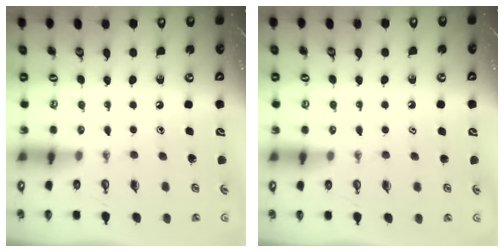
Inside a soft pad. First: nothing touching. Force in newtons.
{"total": 0.9, "press": 0.6, "slide": 0.7}